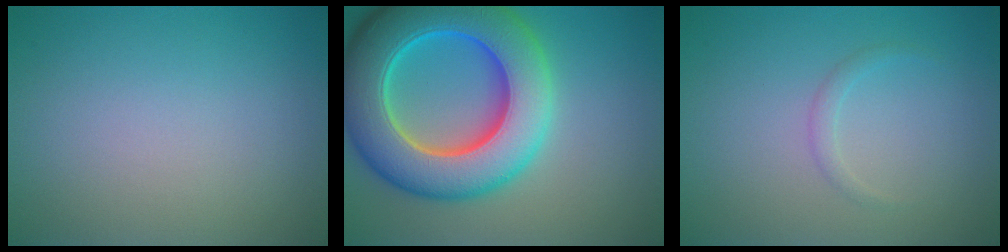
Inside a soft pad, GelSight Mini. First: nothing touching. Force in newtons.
{"total": 12.6, "press": 12.6, "slide": 0.3}
{"total": 0.9, "press": 0.9, "slide": 0.0}